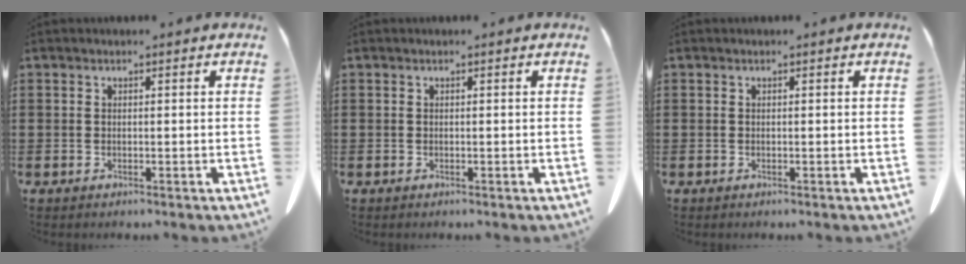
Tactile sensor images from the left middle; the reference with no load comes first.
{"total": 0.0}
{"total": 0.0}